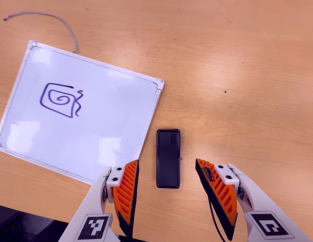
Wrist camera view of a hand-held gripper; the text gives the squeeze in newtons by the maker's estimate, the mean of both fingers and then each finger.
{"total": 0.0}